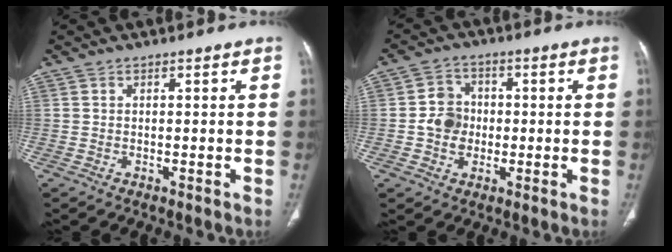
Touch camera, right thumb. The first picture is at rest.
{"total": 6.2, "force": [-0.6, 5.5, 3.0], "torque": [-0.028, 0.011, -0.017]}